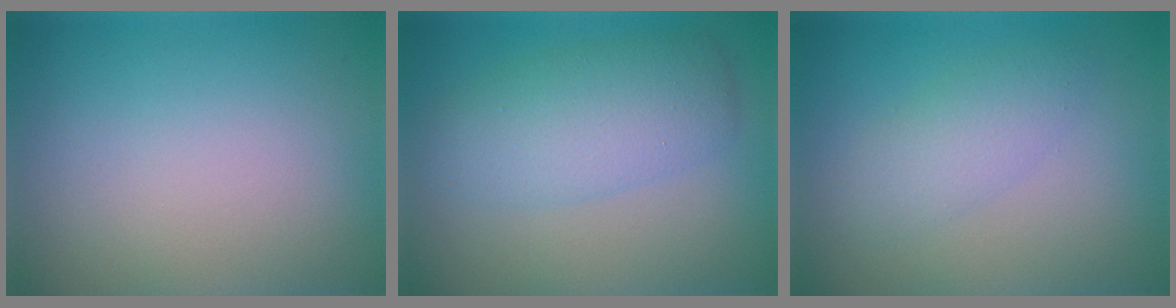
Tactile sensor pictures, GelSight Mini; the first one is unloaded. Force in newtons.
{"total": 5.1, "press": 5.1, "slide": 0.1}
{"total": 2.6, "press": 2.6, "slide": 0.1}